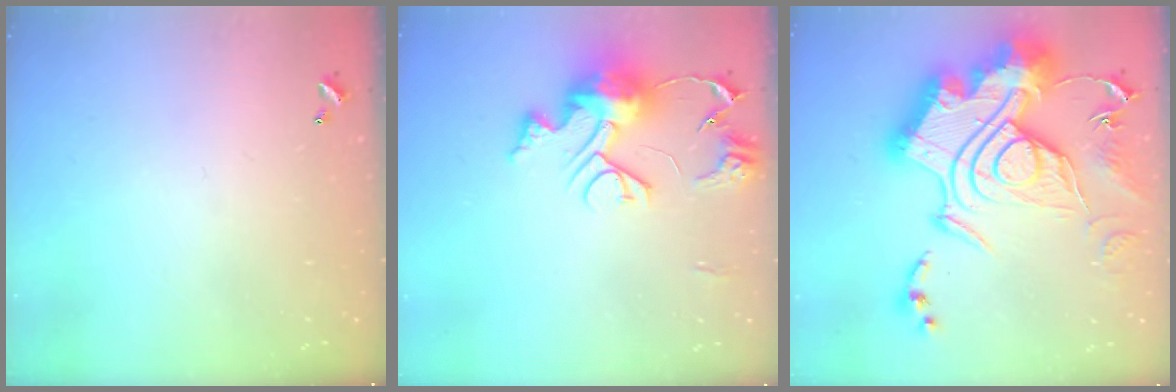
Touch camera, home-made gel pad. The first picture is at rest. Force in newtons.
{"total": 13.9, "press": 13.8, "slide": 1.5}
{"total": 1.1, "press": 1.1, "slide": 0.0}